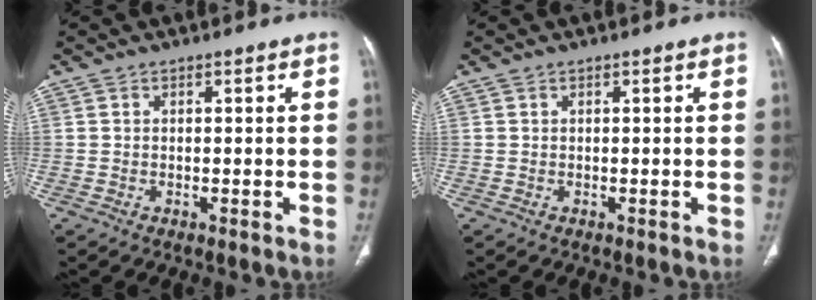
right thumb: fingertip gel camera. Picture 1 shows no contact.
{"total": 0.0}